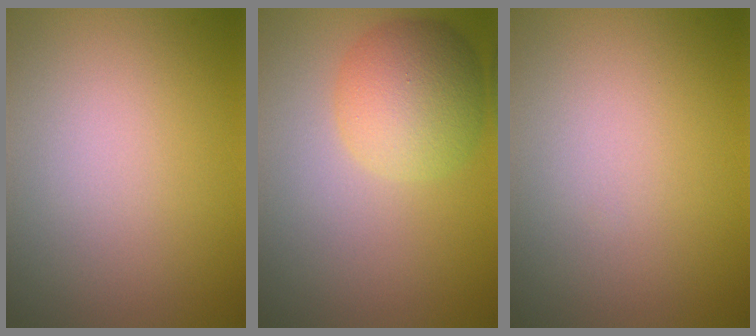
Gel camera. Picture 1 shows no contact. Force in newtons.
{"total": 5.2, "press": 5.2, "slide": 0.2}
{"total": 0.0}